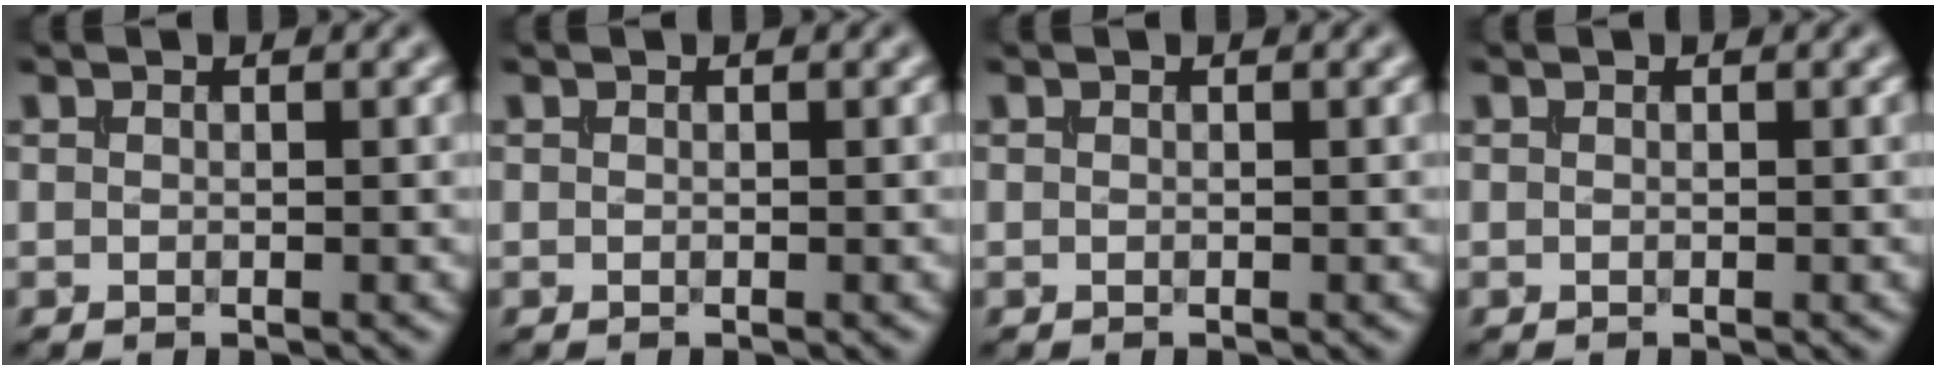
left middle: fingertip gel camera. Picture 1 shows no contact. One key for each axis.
{"total": 0.0}
{"total": 0.0}
{"total": 0.0}